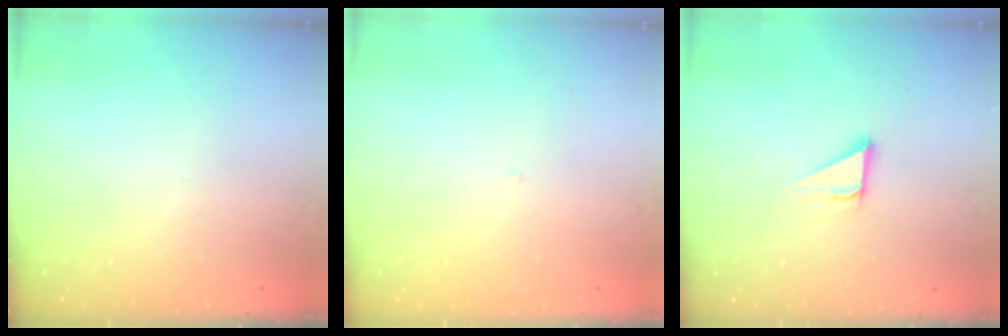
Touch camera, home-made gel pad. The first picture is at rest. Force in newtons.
{"total": 2.0, "press": 2.0, "slide": 0.1}
{"total": 4.0, "press": 4.0, "slide": 0.2}